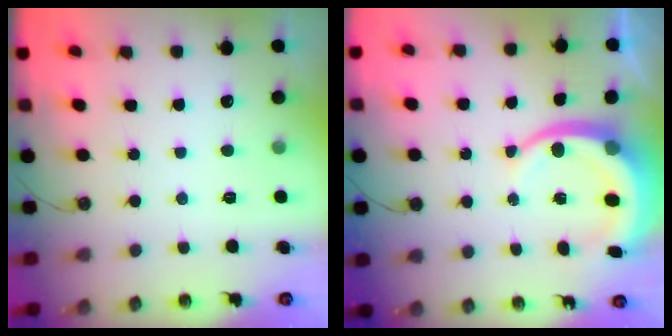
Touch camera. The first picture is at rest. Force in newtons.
{"total": 11.0, "press": 10.8, "slide": 1.8}